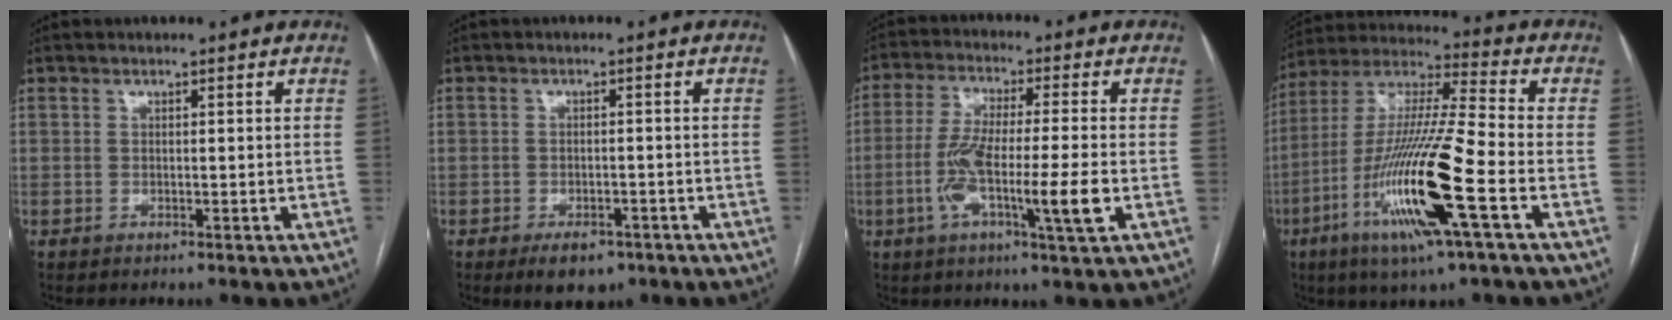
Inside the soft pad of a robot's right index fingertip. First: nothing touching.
{"total": 4.7, "force": [-3.1, 2.6, 2.5], "torque": [-0.036, -0.001, -0.038]}
{"total": 11.8, "force": [-3.0, 0.5, 11.4], "torque": [-0.214, -0.006, -0.059]}
{"total": 19.3, "force": [-7.1, 0.6, 17.9], "torque": [-0.377, -0.024, -0.137]}